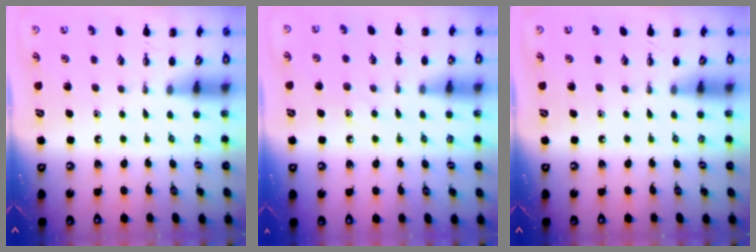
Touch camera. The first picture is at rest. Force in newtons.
{"total": 6.1, "press": 6.0, "slide": 1.2}
{"total": 0.0}